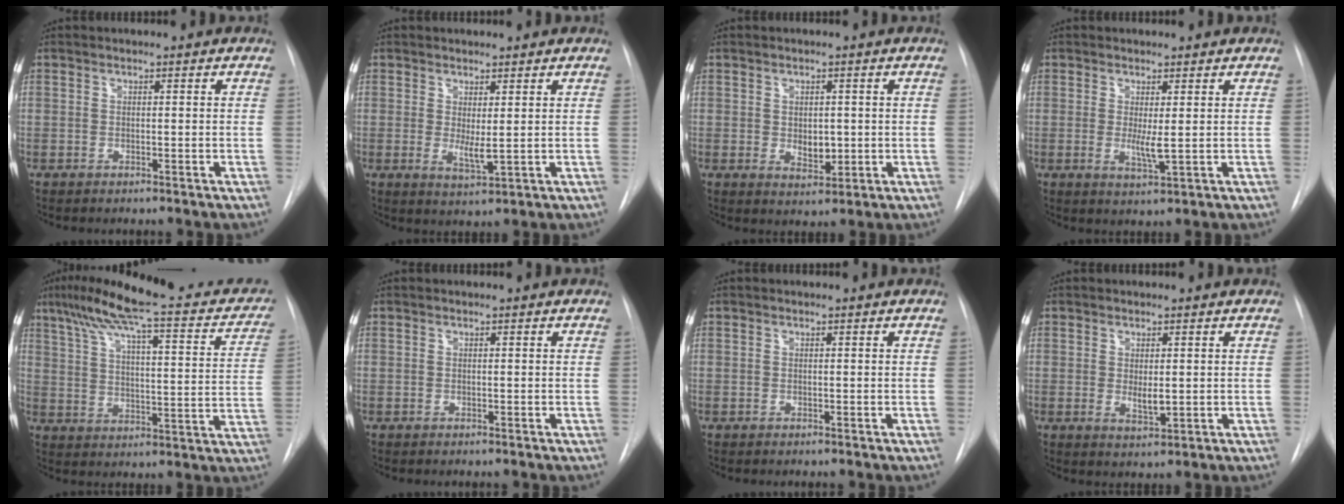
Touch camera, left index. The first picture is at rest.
{"total": 3.0, "force": [0.6, 0.6, 2.9], "torque": [-0.053, -0.011, 0.019]}
{"total": 3.2, "force": [0.1, 2.1, 2.5], "torque": [-0.036, -0.008, 0.011]}
{"total": 2.8, "force": [0.4, 0.4, 2.8], "torque": [-0.053, -0.010, 0.012]}
{"total": 25.7, "force": [20.2, 4.3, 15.3], "torque": [-0.230, 0.026, 0.264]}
{"total": 0.0}
{"total": 0.0}
{"total": 2.5, "force": [0.4, 1.0, 2.2], "torque": [-0.041, -0.010, 0.013]}